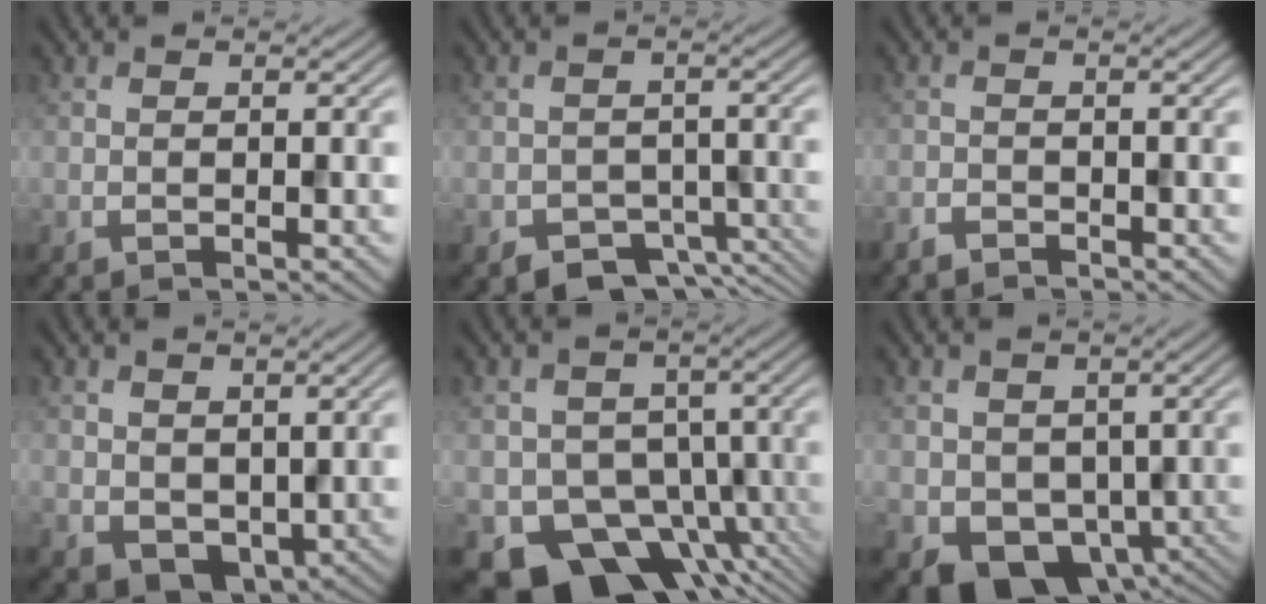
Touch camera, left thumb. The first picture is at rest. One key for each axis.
{"total": 4.7, "fx": -3.5, "fy": 2.8, "fz": 1.5, "tx": -0.010, "ty": -0.020, "tz": -0.046}
{"total": 1.4, "fx": -1.3, "fy": 0.2, "fz": 0.3, "tx": 0.005, "ty": -0.005, "tz": -0.028}
{"total": 3.2, "fx": 1.0, "fy": 2.6, "fz": 1.5, "tx": -0.032, "ty": -0.017, "tz": 0.029}
{"total": 9.7, "fx": -4.6, "fy": 7.7, "fz": 3.9, "tx": -0.049, "ty": -0.034, "tz": -0.076}
{"total": 6.2, "fx": -1.0, "fy": 5.2, "fz": 3.1, "tx": -0.061, "ty": -0.035, "tz": -0.008}